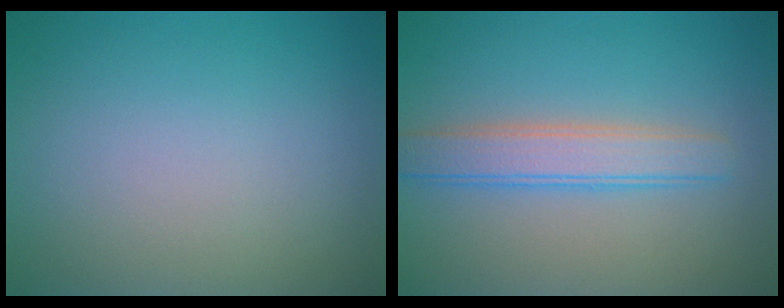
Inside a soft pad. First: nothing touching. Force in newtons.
{"total": 3.6, "press": 3.6, "slide": 0.2}